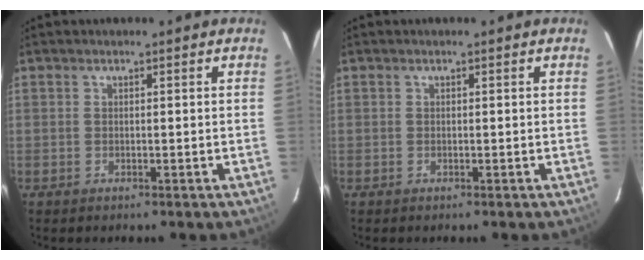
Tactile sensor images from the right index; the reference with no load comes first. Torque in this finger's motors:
{"motor_torque": [0.12, 0.10, 0.01, 0.01]}